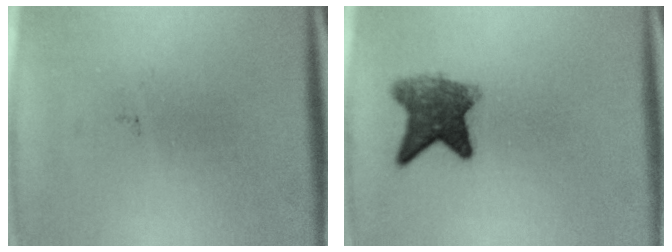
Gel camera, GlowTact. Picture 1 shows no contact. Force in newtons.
{"total": 6.5}